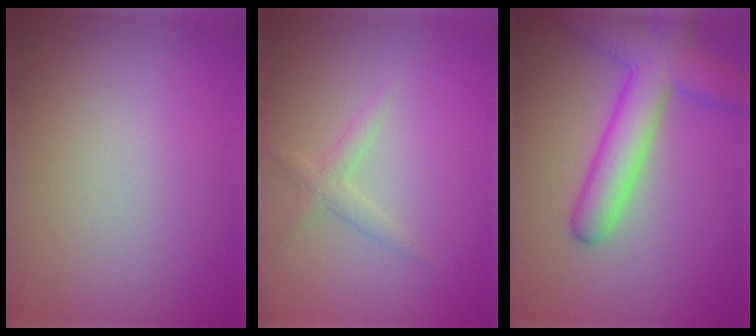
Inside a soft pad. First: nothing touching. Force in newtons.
{"total": 1.5, "press": 1.5, "slide": 0.0}
{"total": 6.3, "press": 6.3, "slide": 0.3}